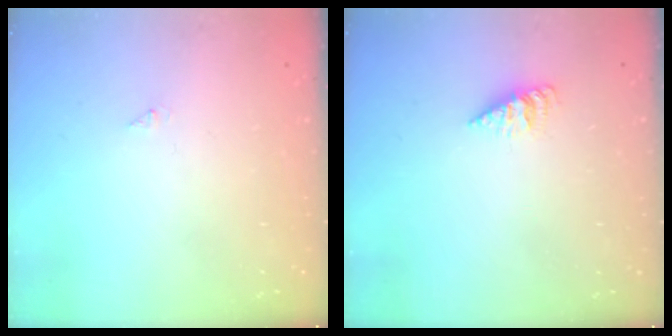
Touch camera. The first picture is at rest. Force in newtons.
{"total": 2.5, "press": 2.4, "slide": 0.4}